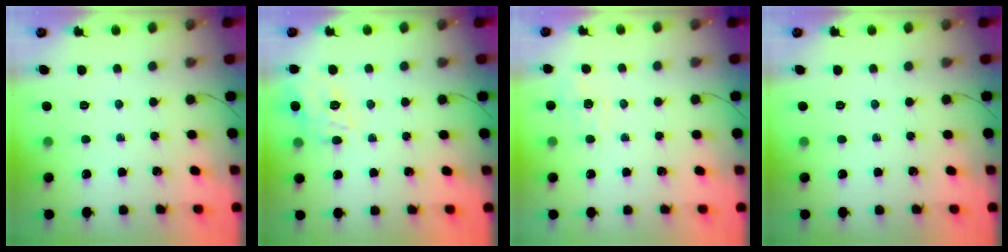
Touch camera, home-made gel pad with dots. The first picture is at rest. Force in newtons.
{"total": 12.7, "press": 12.7, "slide": 1.0}
{"total": 3.8, "press": 3.4, "slide": 1.6}
{"total": 0.0}